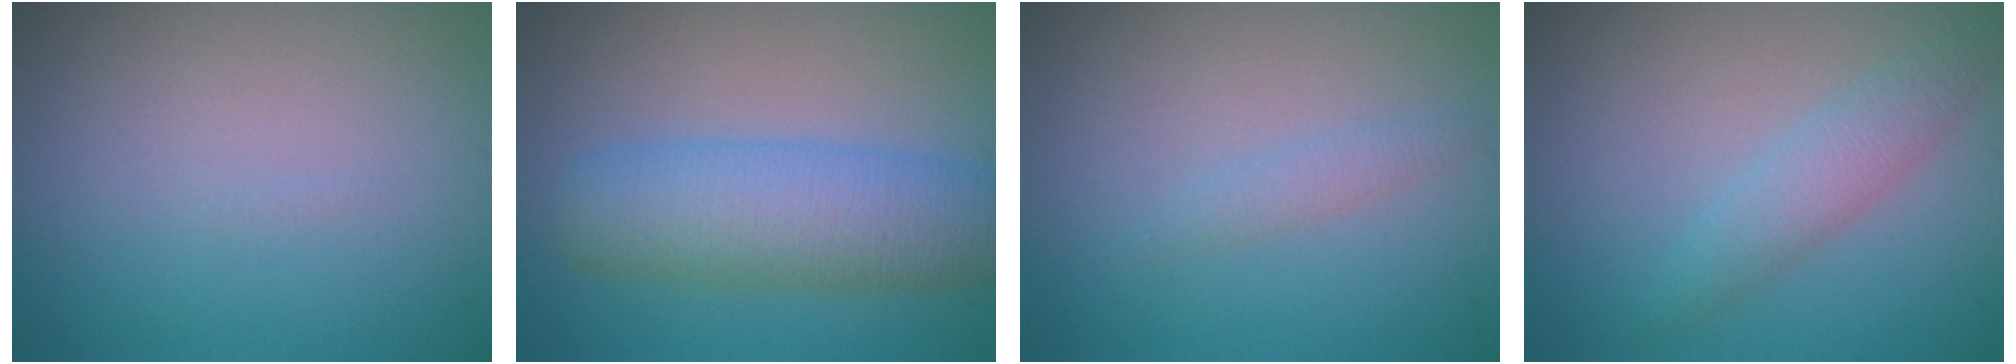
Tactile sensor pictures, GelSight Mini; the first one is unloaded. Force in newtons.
{"total": 6.7, "press": 6.7, "slide": 0.2}
{"total": 1.1, "press": 1.1, "slide": 0.1}
{"total": 2.5, "press": 2.5, "slide": 0.1}